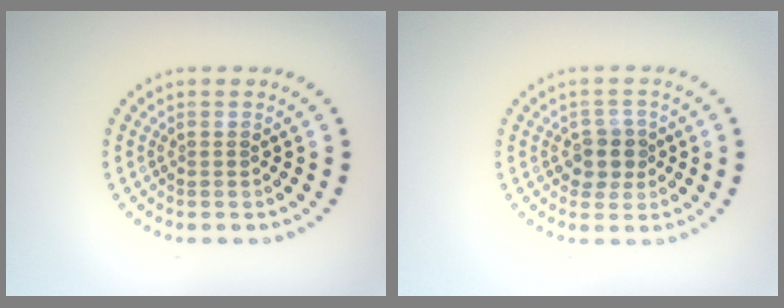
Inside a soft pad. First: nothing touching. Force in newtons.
{"total": 2.4, "press": 2.2, "slide": 1.0}